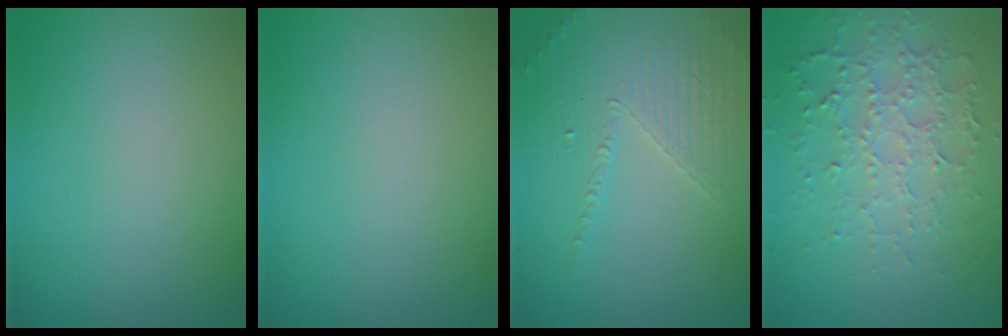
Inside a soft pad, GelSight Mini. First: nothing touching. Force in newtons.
{"total": 0.0}
{"total": 5.2, "press": 3.2, "slide": 4.0}
{"total": 4.9, "press": 3.5, "slide": 3.4}